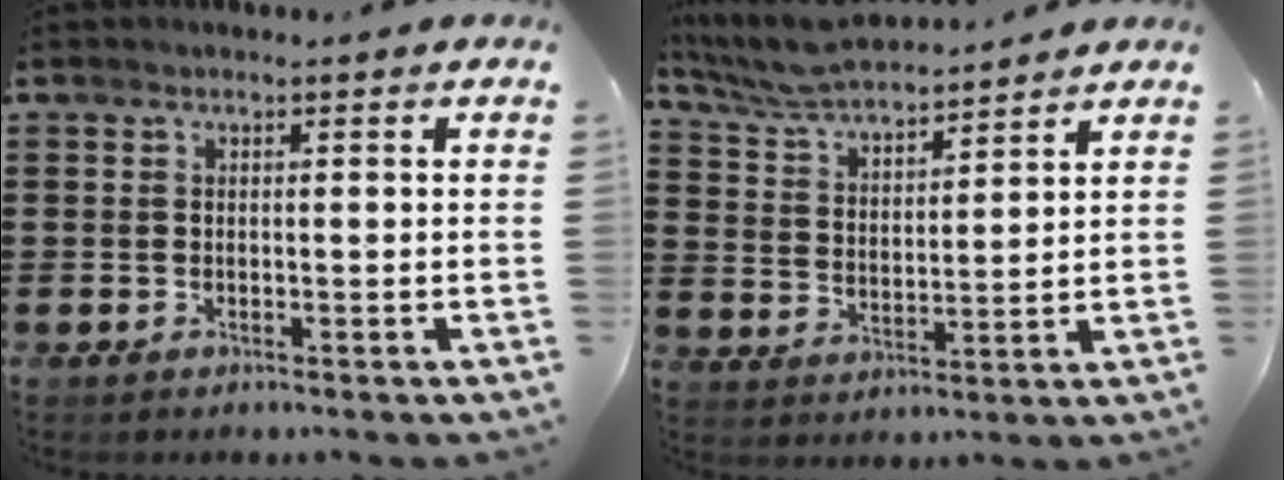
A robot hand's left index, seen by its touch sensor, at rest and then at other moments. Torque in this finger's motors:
{"motor_torque": [1.22, -0.92, 0.20, 0.13]}